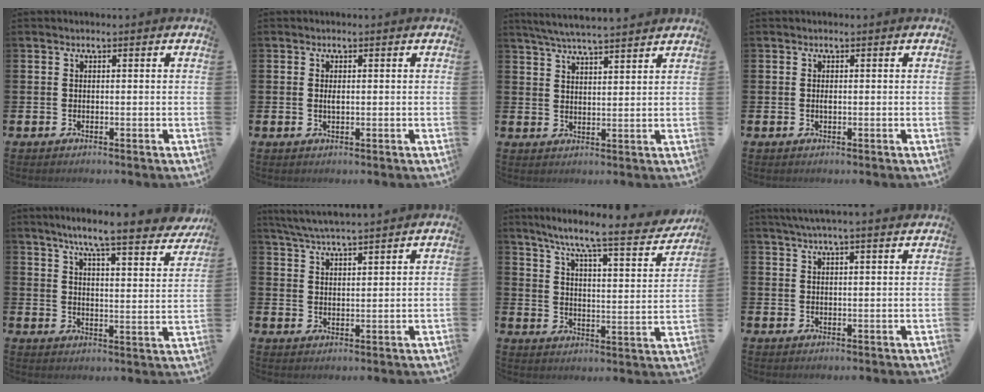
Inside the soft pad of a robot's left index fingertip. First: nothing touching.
{"total": 0.9, "force": [0.1, 0.3, 0.8], "torque": [-0.013, 0.002, 0.001]}
{"total": 5.3, "force": [5.1, 0.0, 1.4], "torque": [-0.046, -0.020, 0.093]}
{"total": 0.6, "force": [0.0, 0.2, 0.5], "torque": [-0.008, -0.002, -0.001]}
{"total": 7.7, "force": [6.9, 0.1, 3.5], "torque": [-0.076, -0.047, 0.113]}
{"total": 5.0, "force": [4.9, -0.1, 1.2], "torque": [-0.041, -0.020, 0.087]}
{"total": 8.5, "force": [7.1, 0.7, 4.8], "torque": [-0.106, -0.054, 0.108]}
{"total": 3.9, "force": [3.6, -0.4, 1.5], "torque": [-0.034, -0.008, 0.064]}